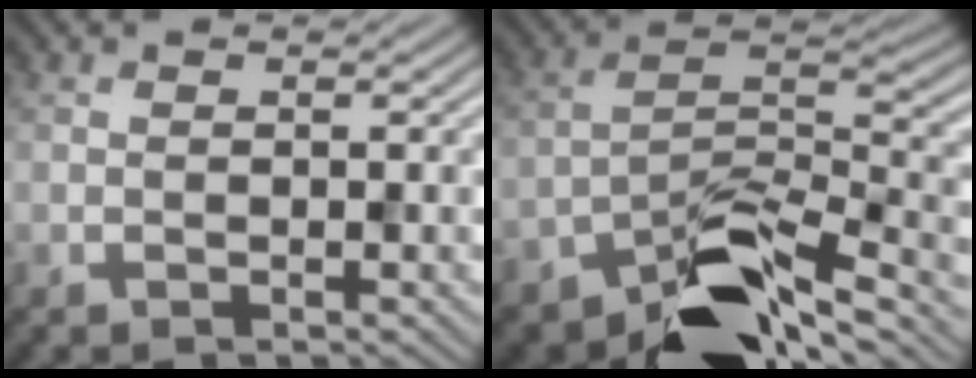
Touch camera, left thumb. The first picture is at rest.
{"total": 10.6, "force": [-7.8, 3.9, 6.2], "torque": [-0.093, 0.001, -0.154]}